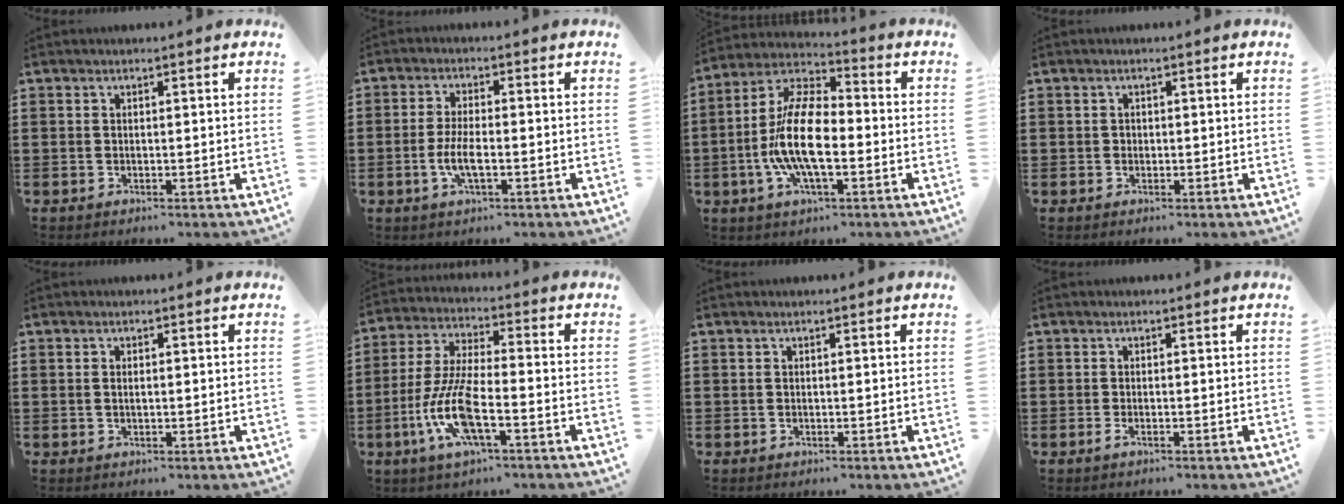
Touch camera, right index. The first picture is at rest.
{"total": 5.6, "force": [-1.7, 1.5, 5.1], "torque": [-0.114, -0.008, -0.038]}
{"total": 12.9, "force": [-2.7, 5.1, 11.5], "torque": [-0.263, -0.009, -0.057]}
{"total": 0.6, "force": [0.1, 0.6, 0.2], "torque": [-0.005, 0.003, 0.001]}
{"total": 1.0, "force": [0.0, 0.4, 0.9], "torque": [-0.019, 0.001, 0.000]}
{"total": 10.2, "force": [-4.2, 2.4, 8.9], "torque": [-0.208, -0.015, -0.083]}
{"total": 0.0}
{"total": 0.9, "force": [-0.4, 0.0, 0.8], "torque": [-0.014, -0.006, -0.006]}